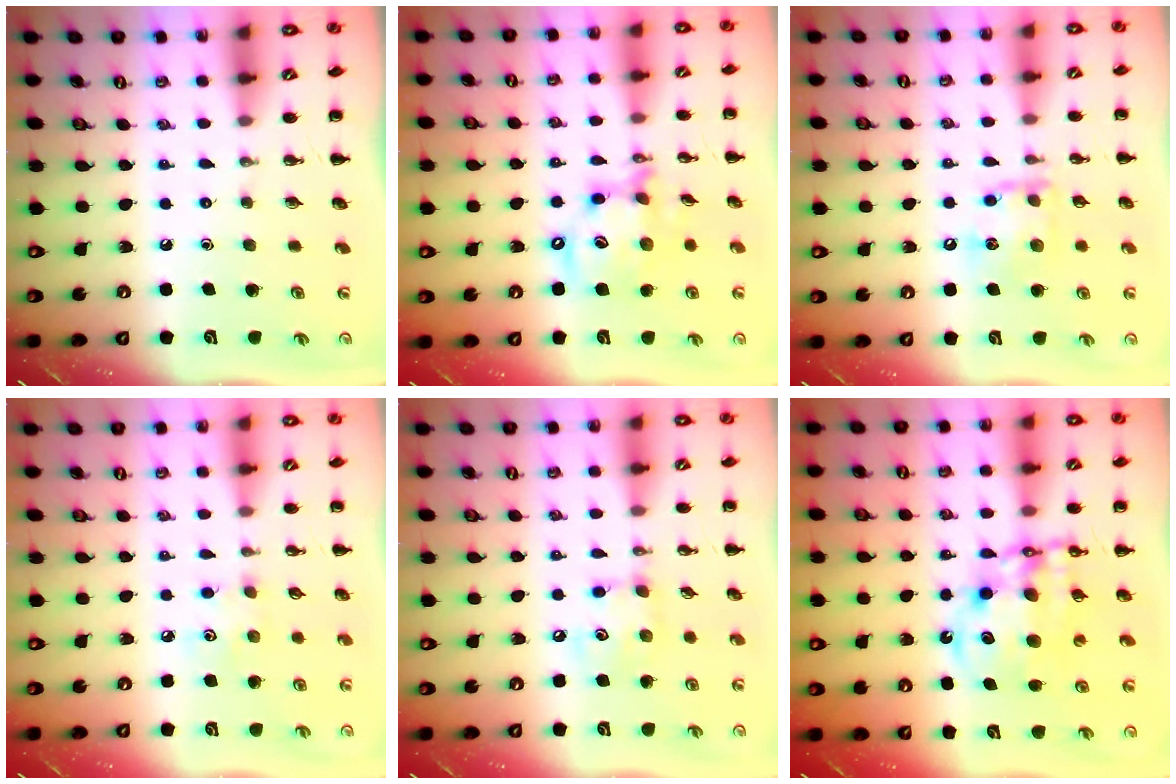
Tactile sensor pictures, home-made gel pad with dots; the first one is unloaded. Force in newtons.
{"total": 13.4, "press": 13.1, "slide": 3.2}
{"total": 11.4, "press": 11.4, "slide": 1.2}
{"total": 3.5, "press": 3.4, "slide": 1.0}
{"total": 6.4, "press": 6.4, "slide": 0.5}
{"total": 12.5, "press": 12.0, "slide": 3.5}